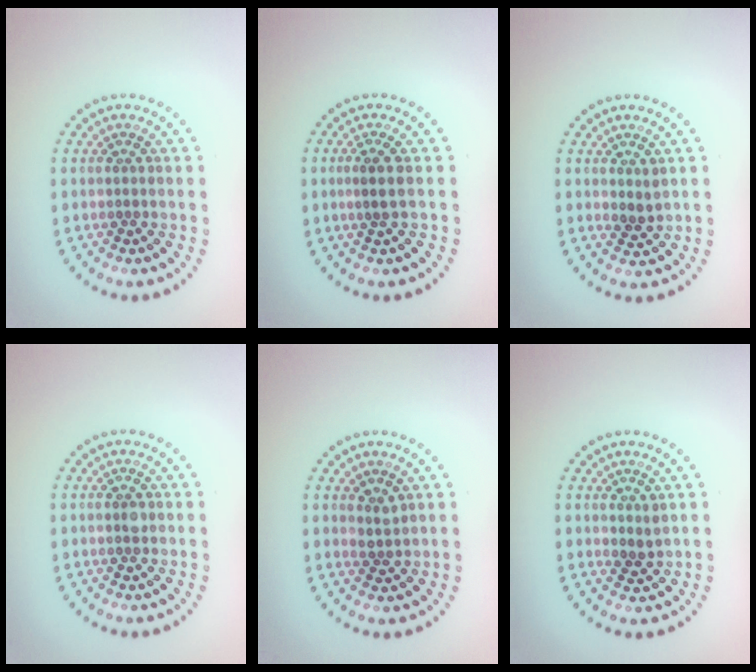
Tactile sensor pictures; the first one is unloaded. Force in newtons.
{"total": 1.2, "press": 0.8, "slide": 0.9}
{"total": 1.3, "press": 1.2, "slide": 0.6}
{"total": 1.0, "press": 1.0, "slide": 0.1}
{"total": 1.3, "press": 1.1, "slide": 0.7}
{"total": 1.2, "press": 1.1, "slide": 0.5}